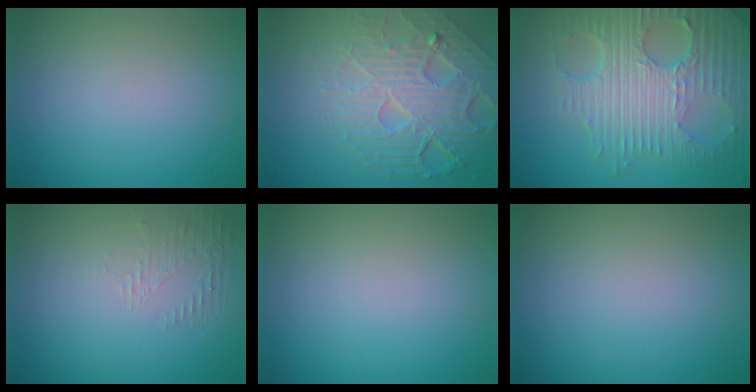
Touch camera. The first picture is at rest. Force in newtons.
{"total": 8.7, "press": 5.9, "slide": 6.4}
{"total": 8.6, "press": 5.9, "slide": 6.2}
{"total": 1.3, "press": 0.0, "slide": 1.3}
{"total": 0.0}
{"total": 0.0}